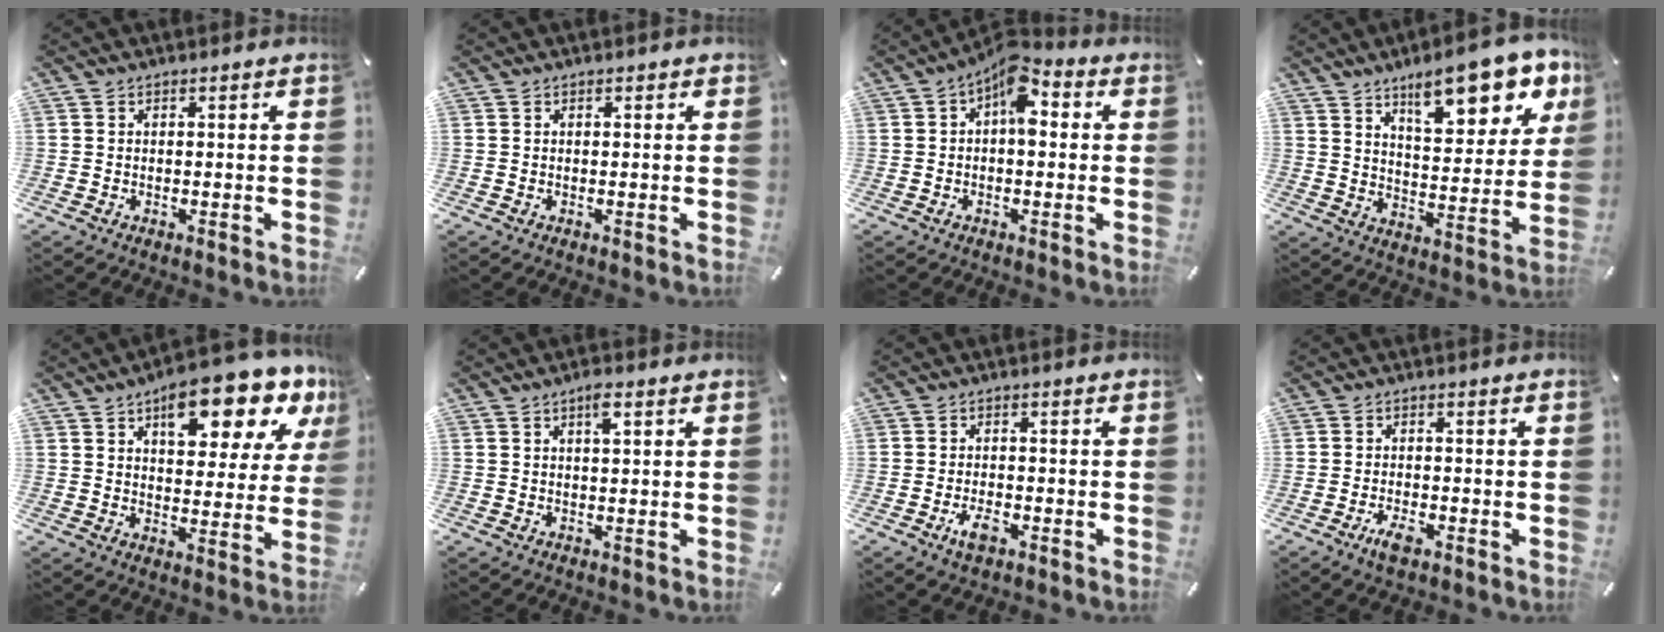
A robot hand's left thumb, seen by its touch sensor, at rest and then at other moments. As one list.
[{"total": 0.0}, {"total": 8.1, "force": [2.2, 4.4, 6.4], "torque": [-0.093, -0.014, 0.034]}, {"total": 15.8, "force": [10.9, 5.8, 9.8], "torque": [-0.131, -0.068, 0.180]}, {"total": 17.5, "force": [10.5, 7.8, 11.6], "torque": [-0.136, -0.066, 0.168]}, {"total": 2.6, "force": [1.1, 0.7, 2.2], "torque": [-0.039, 0.002, 0.015]}, {"total": 4.2, "force": [-2.2, 2.1, 2.9], "torque": [-0.065, 0.003, -0.042]}, {"total": 3.6, "force": [-2.3, 1.5, 2.4], "torque": [-0.049, 0.006, -0.043]}]